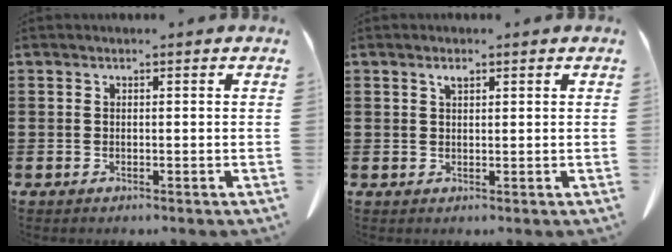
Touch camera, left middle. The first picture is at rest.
{"total": 1.4, "force": [0.8, 0.5, 1.0], "torque": [-0.023, 0.001, 0.015]}